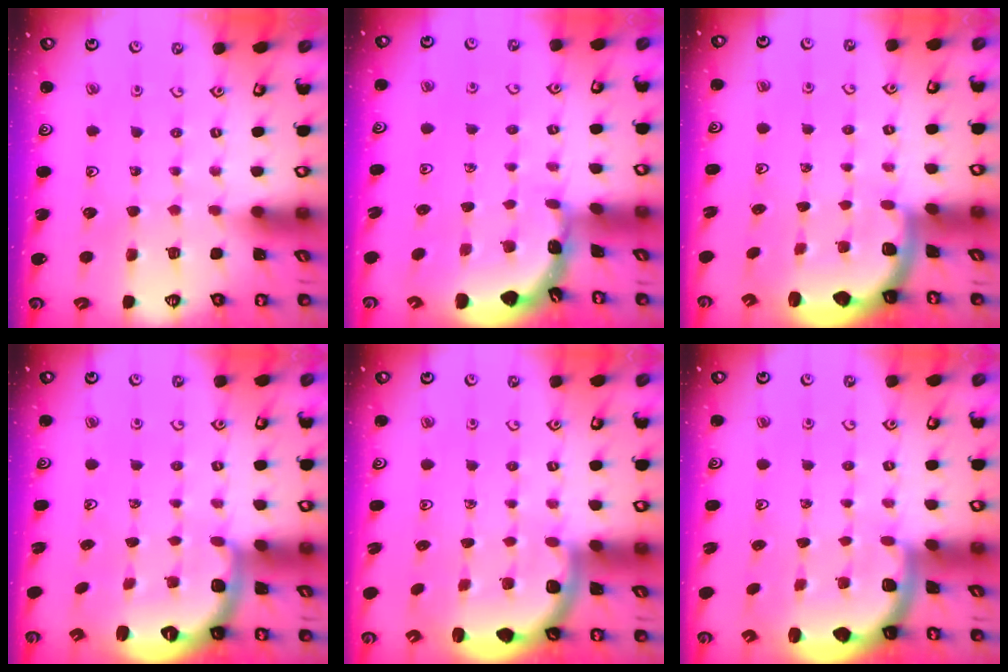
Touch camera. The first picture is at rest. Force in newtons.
{"total": 1.8, "press": 1.8, "slide": 0.1}
{"total": 2.0, "press": 2.0, "slide": 0.5}
{"total": 2.7, "press": 1.6, "slide": 2.2}
{"total": 2.6, "press": 2.5, "slide": 0.6}
{"total": 2.0, "press": 2.0, "slide": 0.5}